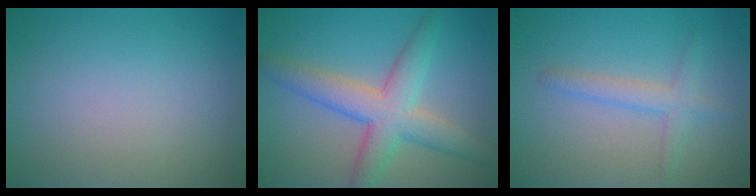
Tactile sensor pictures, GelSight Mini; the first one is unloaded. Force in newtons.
{"total": 6.0, "press": 6.0, "slide": 0.1}
{"total": 2.4, "press": 2.4, "slide": 0.1}